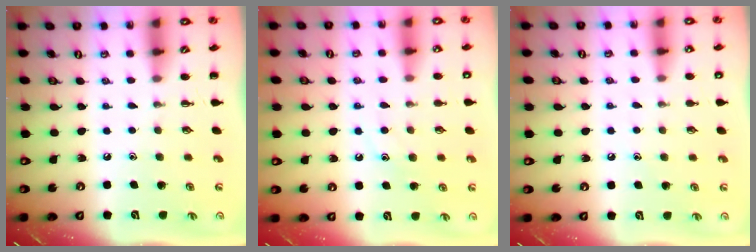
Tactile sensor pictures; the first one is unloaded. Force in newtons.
{"total": 8.6, "press": 8.5, "slide": 1.3}
{"total": 5.2, "press": 5.0, "slide": 1.4}